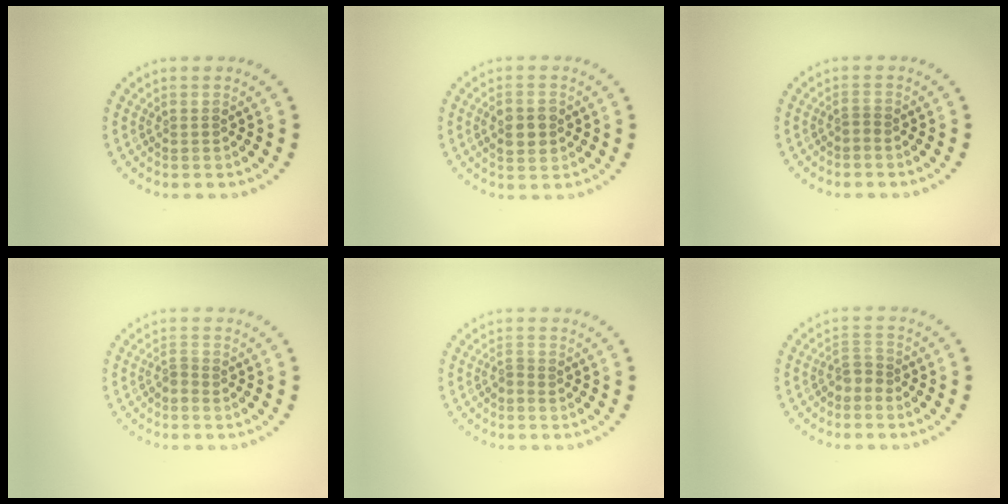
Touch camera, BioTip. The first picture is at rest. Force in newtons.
{"total": 2.9, "press": 2.9, "slide": 0.3}
{"total": 0.6, "press": 0.3, "slide": 0.5}
{"total": 0.8, "press": 0.4, "slide": 0.7}
{"total": 0.6, "press": 0.2, "slide": 0.6}
{"total": 1.7, "press": 1.2, "slide": 1.2}